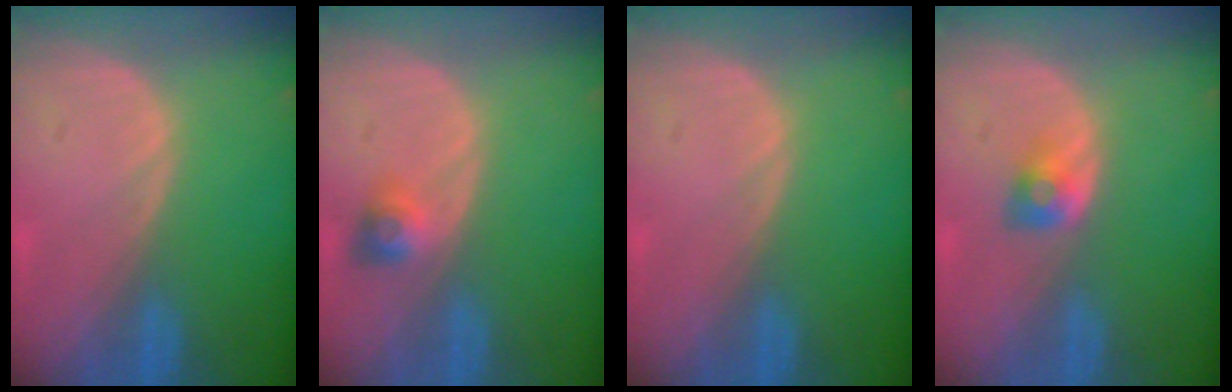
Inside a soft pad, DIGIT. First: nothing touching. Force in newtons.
{"total": 2.9, "press": 2.7, "slide": 1.2}
{"total": 0.0}
{"total": 2.6, "press": 2.4, "slide": 1.0}